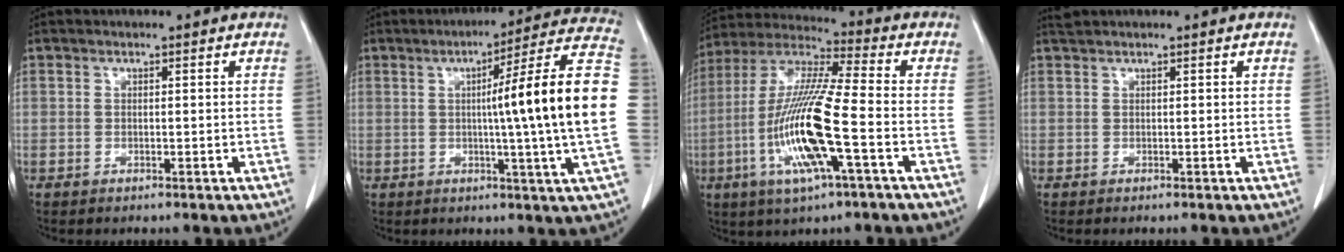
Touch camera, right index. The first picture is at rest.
{"total": 18.6, "force": [-0.1, -2.4, 18.5], "torque": [-0.240, 0.007, -0.017]}
{"total": 16.3, "force": [-4.5, 1.1, 15.6], "torque": [-0.325, -0.011, -0.086]}
{"total": 1.1, "force": [0.8, 0.0, 0.8], "torque": [-0.022, 0.022, 0.018]}